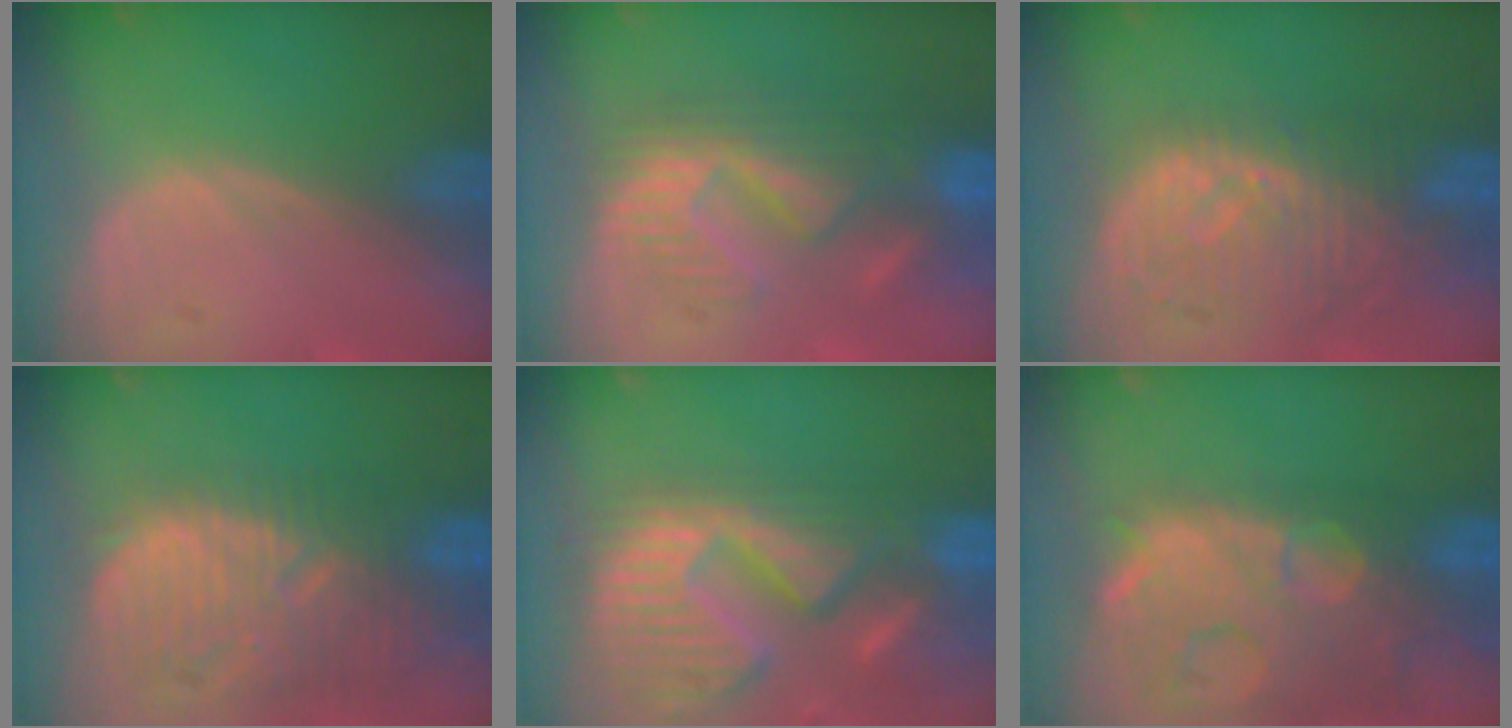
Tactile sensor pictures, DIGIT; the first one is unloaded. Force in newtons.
{"total": 9.0, "press": 8.9, "slide": 1.6}
{"total": 9.4, "press": 8.9, "slide": 3.2}
{"total": 12.5, "press": 11.2, "slide": 5.6}
{"total": 14.7, "press": 12.3, "slide": 8.1}
{"total": 14.9, "press": 12.0, "slide": 8.9}